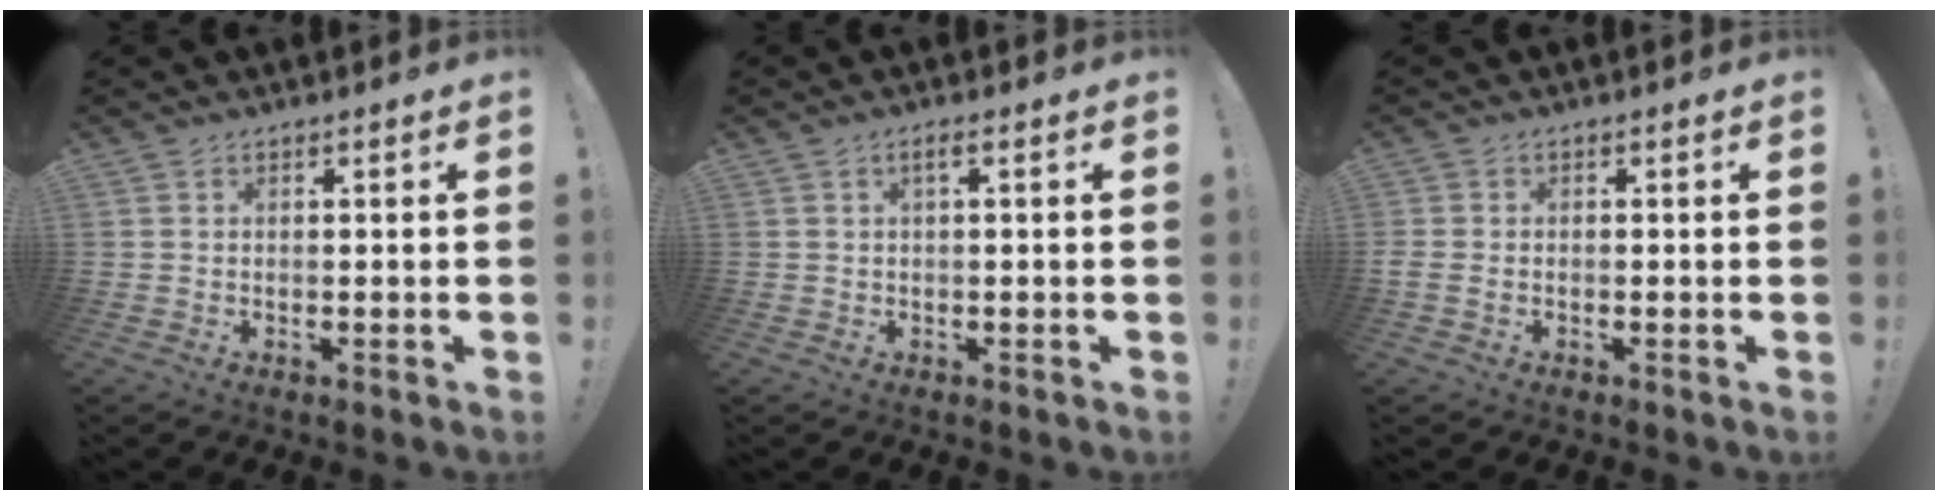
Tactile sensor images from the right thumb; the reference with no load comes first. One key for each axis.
{"total": 1.8, "fx": 0.2, "fy": 0.1, "fz": 1.8, "tx": -0.032, "ty": 0.002, "tz": 0.000}
{"total": 1.6, "fx": -0.6, "fy": 1.1, "fz": 1.0, "tx": -0.024, "ty": 0.006, "tz": -0.008}